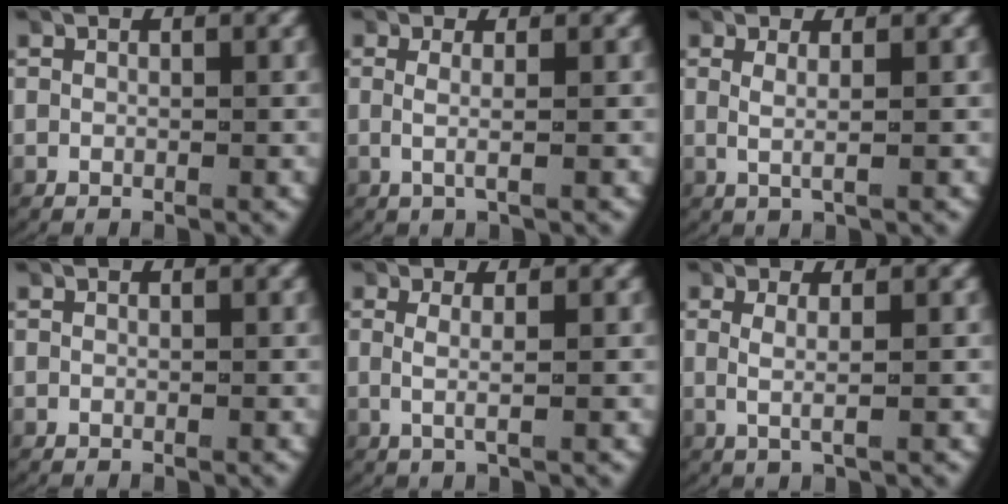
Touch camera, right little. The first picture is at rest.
{"total": 1.7, "force": [0.0, 0.0, 1.7], "torque": [-0.046, -0.008, 0.005]}
{"total": 1.7, "force": [0.4, 0.0, 1.7], "torque": [-0.044, -0.010, 0.015]}
{"total": 0.0}
{"total": 2.0, "force": [0.2, 0.0, 2.0], "torque": [-0.049, -0.009, 0.010]}
{"total": 2.1, "force": [0.3, 0.1, 2.1], "torque": [-0.049, -0.007, 0.012]}